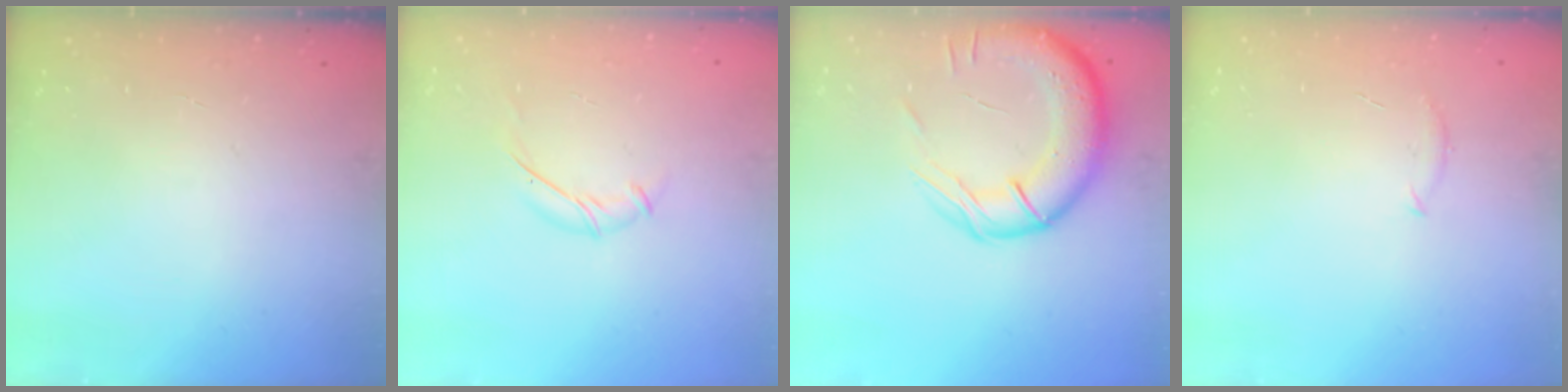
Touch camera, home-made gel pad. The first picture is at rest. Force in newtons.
{"total": 6.6, "press": 6.5, "slide": 1.4}
{"total": 17.3, "press": 16.9, "slide": 3.5}
{"total": 5.5, "press": 5.2, "slide": 1.5}